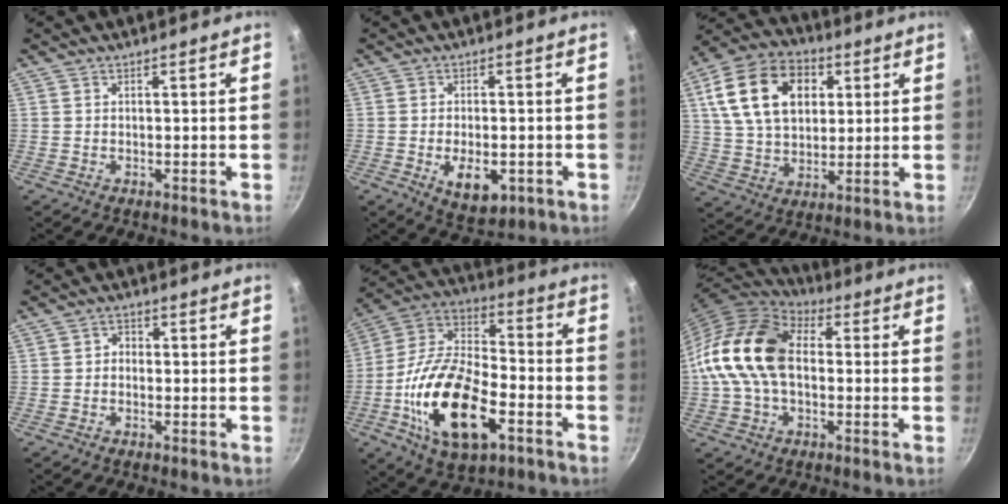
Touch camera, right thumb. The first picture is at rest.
{"total": 8.1, "force": [-2.4, 4.5, 6.3], "torque": [-0.084, 0.000, -0.024]}
{"total": 18.7, "force": [5.6, 12.8, 12.3], "torque": [-0.198, 0.006, 0.091]}
{"total": 2.1, "force": [-0.4, 1.8, 1.0], "torque": [-0.008, 0.010, -0.013]}
{"total": 23.8, "force": [-8.0, 12.3, 18.8], "torque": [-0.346, 0.032, -0.156]}
{"total": 17.5, "force": [0.3, 11.9, 12.9], "torque": [-0.225, 0.037, -0.010]}